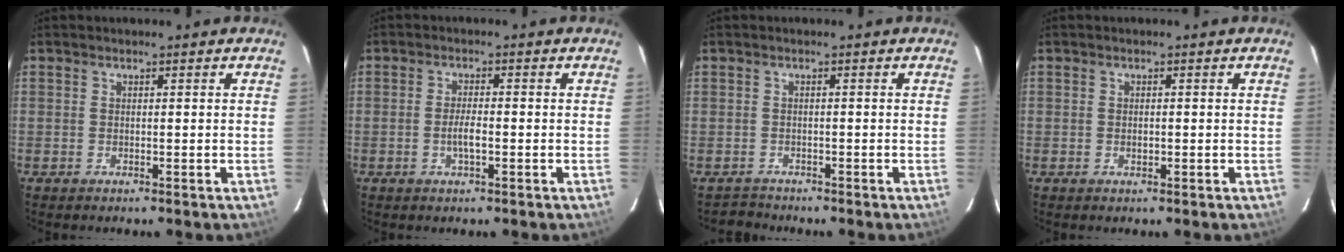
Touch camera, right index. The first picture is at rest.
{"total": 2.8, "force": [-0.9, 0.7, 2.5], "torque": [-0.049, -0.003, -0.015]}
{"total": 2.1, "force": [-1.7, 1.1, -0.7], "torque": [0.008, 0.010, -0.031]}
{"total": 0.9, "force": [-0.2, 0.6, 0.6], "torque": [-0.009, 0.000, -0.001]}